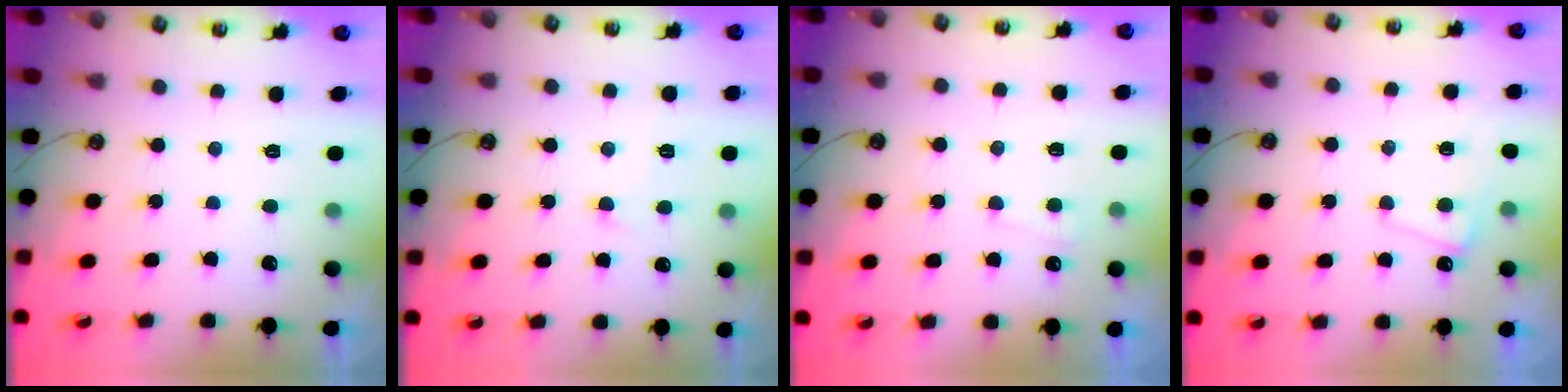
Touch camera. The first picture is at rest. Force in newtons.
{"total": 1.9, "press": 1.8, "slide": 0.5}
{"total": 2.9, "press": 2.8, "slide": 0.6}
{"total": 1.6, "press": 1.5, "slide": 0.5}